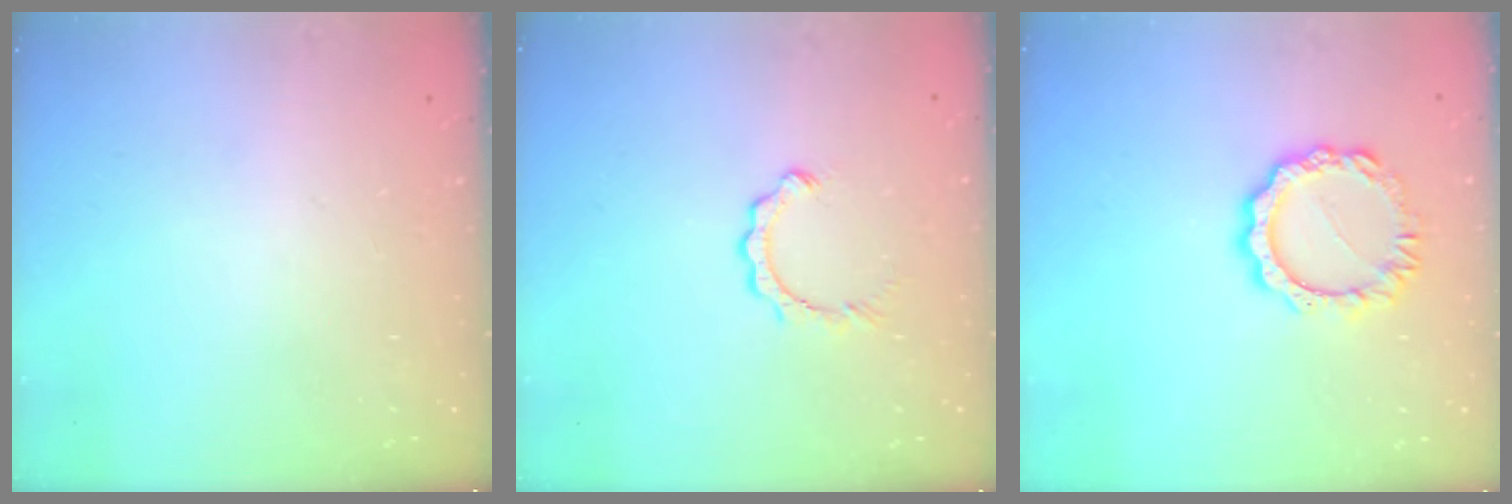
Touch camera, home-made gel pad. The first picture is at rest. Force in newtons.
{"total": 2.8, "press": 2.8, "slide": 0.2}
{"total": 9.4, "press": 9.4, "slide": 0.8}